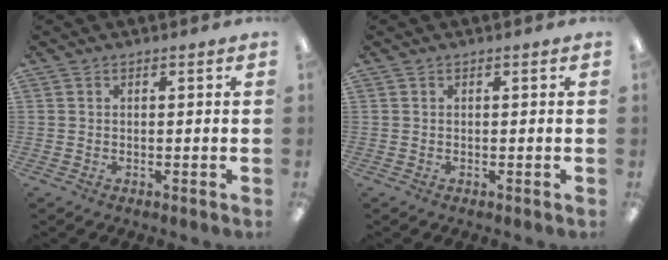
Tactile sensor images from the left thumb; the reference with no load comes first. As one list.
[{"total": 0.0}]